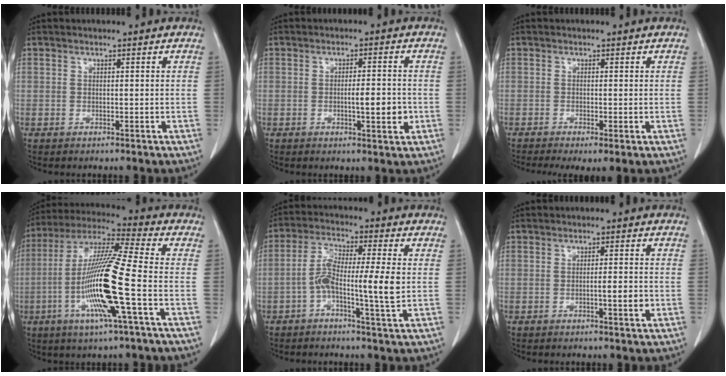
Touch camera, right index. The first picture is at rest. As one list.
[{"total": 4.6, "force": [-0.9, 0.9, 4.4], "torque": [-0.069, -0.002, -0.010]}, {"total": 4.1, "force": [-2.3, 1.1, 3.2], "torque": [-0.051, -0.014, -0.038]}, {"total": 16.4, "force": [-4.3, -0.3, 15.9], "torque": [-0.318, -0.010, -0.092]}, {"total": 9.2, "force": [-1.4, 0.6, 9.0], "torque": [-0.171, 0.013, -0.033]}, {"total": 2.6, "force": [-0.7, 0.2, 2.5], "torque": [-0.040, -0.001, -0.011]}]